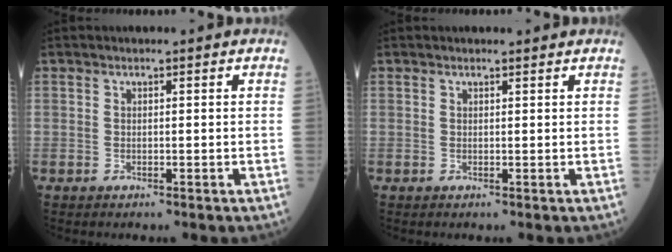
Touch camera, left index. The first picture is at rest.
{"total": 0.8, "force": [0.8, 0.1, -0.1], "torque": [-0.008, -0.001, 0.010]}